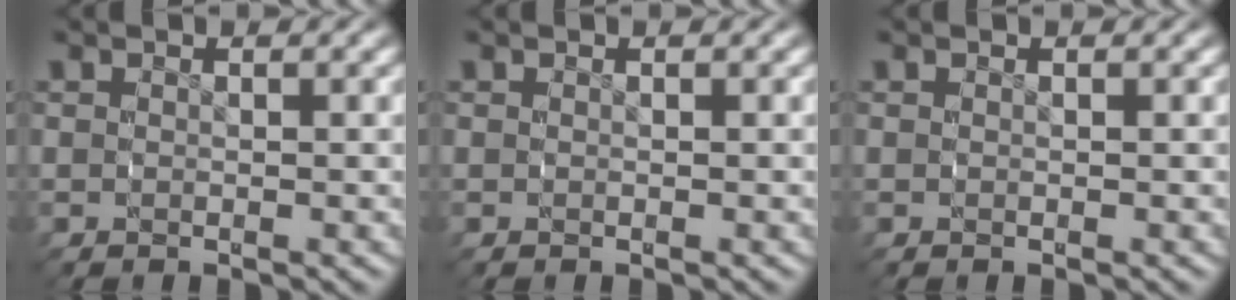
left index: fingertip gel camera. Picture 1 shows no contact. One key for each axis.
{"total": 0.0}
{"total": 0.0}